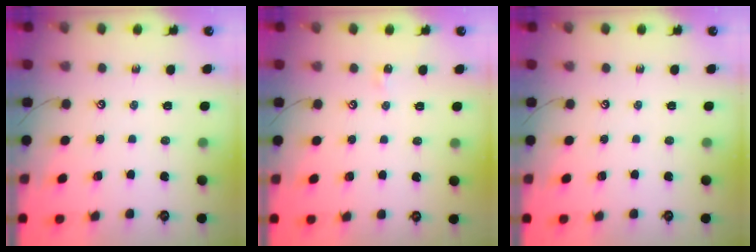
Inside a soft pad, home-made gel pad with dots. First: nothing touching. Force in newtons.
{"total": 3.9, "press": 3.8, "slide": 0.6}
{"total": 0.0}